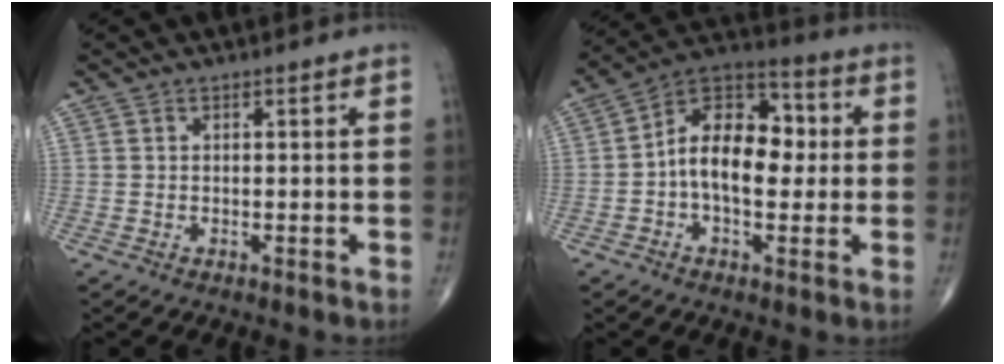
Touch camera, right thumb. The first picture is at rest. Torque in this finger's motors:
{"motor_torque": [0.10, 0.33, 0.36, 0.03, 0.16]}